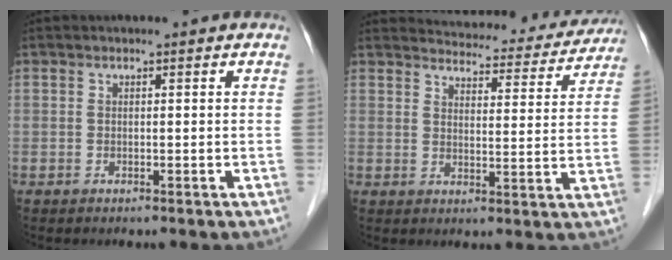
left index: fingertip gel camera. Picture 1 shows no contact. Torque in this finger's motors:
{"motor_torque": [0.30, -0.58, -0.03, -0.02]}